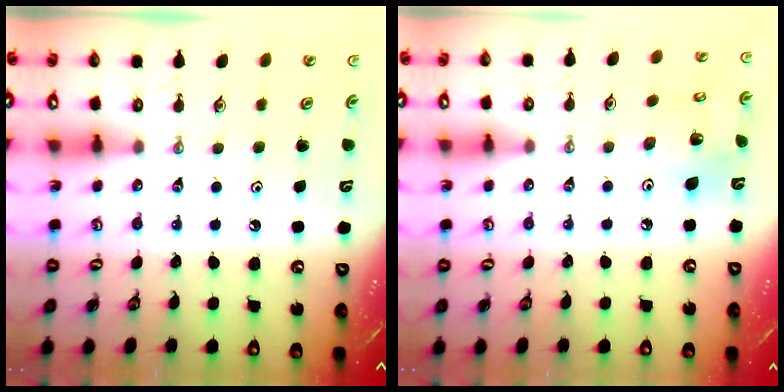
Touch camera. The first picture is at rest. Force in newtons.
{"total": 8.2, "press": 7.8, "slide": 2.5}